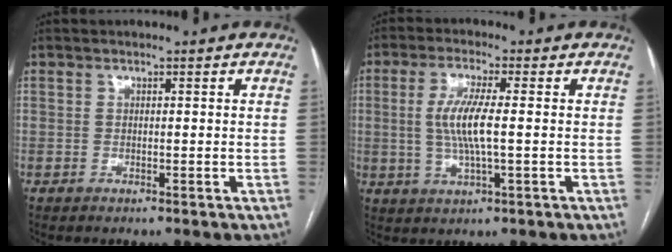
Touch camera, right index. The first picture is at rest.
{"total": 8.9, "force": [0.0, 1.4, 8.8], "torque": [-0.185, 0.003, -0.003]}